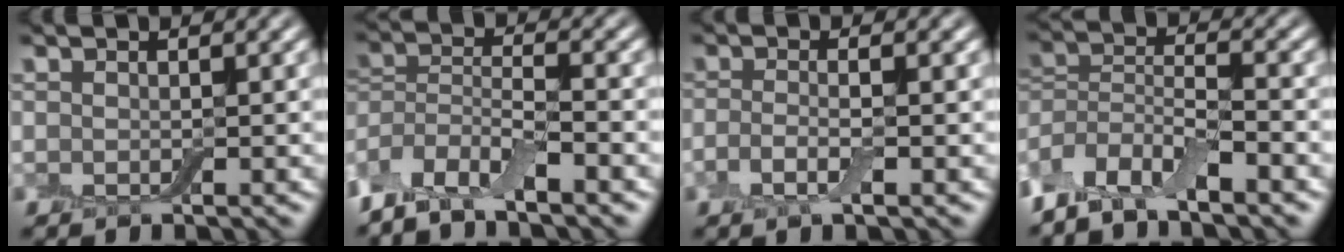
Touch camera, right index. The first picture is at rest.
{"total": 5.7, "force": [-4.3, 1.6, 3.4], "torque": [-0.068, 0.000, -0.090]}
{"total": 2.0, "force": [-0.7, 0.4, 1.8], "torque": [-0.042, -0.001, -0.020]}
{"total": 5.9, "force": [-4.2, 1.9, 3.7], "torque": [-0.072, 0.002, -0.088]}